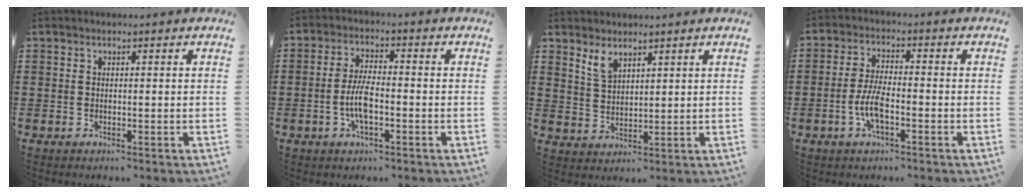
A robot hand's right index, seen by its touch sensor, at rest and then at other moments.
{"total": 5.6, "force": [-1.4, 1.7, 5.2], "torque": [-0.118, -0.005, -0.032]}
{"total": 3.5, "force": [2.6, 1.5, 1.7], "torque": [-0.040, 0.003, 0.050]}
{"total": 5.7, "force": [-1.8, 1.6, 5.1], "torque": [-0.124, -0.009, -0.040]}